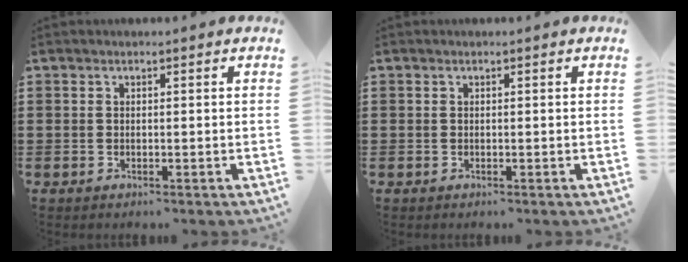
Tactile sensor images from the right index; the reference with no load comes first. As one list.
[{"total": 0.0}]